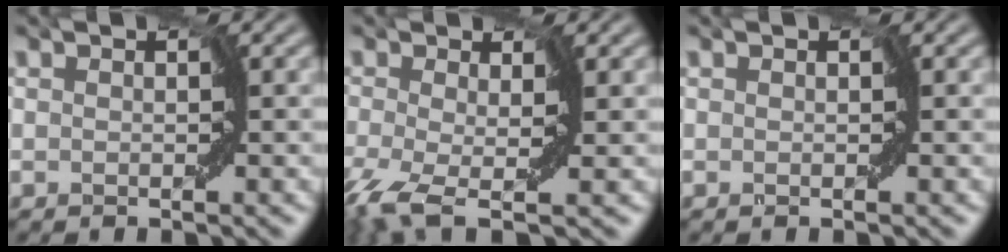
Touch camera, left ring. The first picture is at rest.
{"total": 5.9, "force": [-2.8, 2.3, 4.6], "torque": [-0.107, -0.018, -0.066]}
{"total": 0.0}